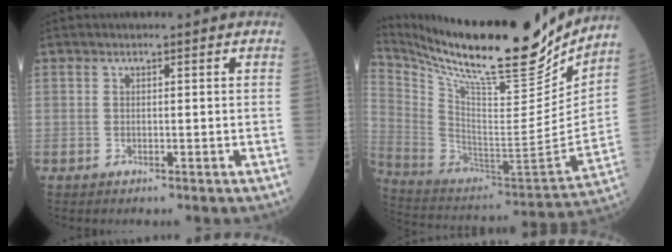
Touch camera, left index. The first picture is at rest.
{"total": 28.5, "force": [23.8, 4.2, 15.2], "torque": [-0.283, -0.048, 0.378]}